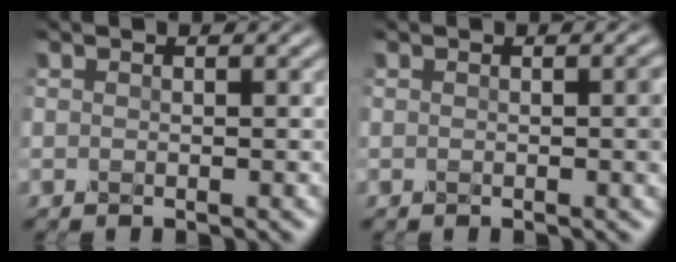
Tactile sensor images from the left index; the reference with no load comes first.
{"total": 1.2, "force": [0.0, 0.1, 1.2], "torque": [-0.015, 0.002, -0.001]}